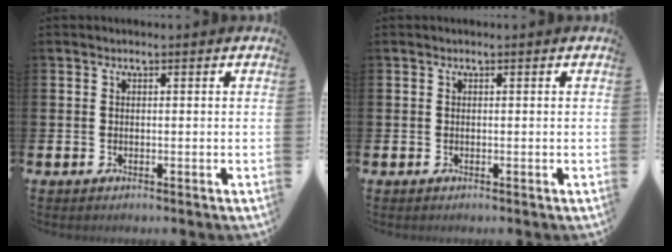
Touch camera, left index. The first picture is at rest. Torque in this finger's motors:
{"motor_torque": [-0.01, 0.01, 0.00, 0.00]}